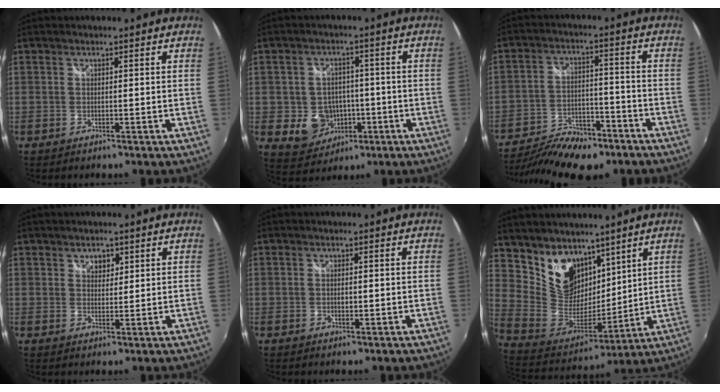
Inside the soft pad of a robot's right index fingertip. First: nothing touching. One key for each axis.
{"total": 8.3, "fx": -2.3, "fy": 7.4, "fz": 3.2, "tx": -0.085, "ty": 0.009, "tz": -0.016}
{"total": 16.7, "fx": -12.8, "fy": 6.8, "fz": 8.3, "tx": -0.181, "ty": -0.023, "tz": -0.200}
{"total": 2.5, "fx": 1.3, "fy": 1.9, "fz": 0.9, "tx": -0.008, "ty": 0.005, "tz": 0.022}
{"total": 1.4, "fx": -0.1, "fy": 0.6, "fz": 1.2, "tx": -0.021, "ty": -0.001, "tz": -0.003}
{"total": 16.0, "fx": 10.6, "fy": 10.8, "fz": 5.3, "tx": -0.127, "ty": 0.010, "tz": 0.216}